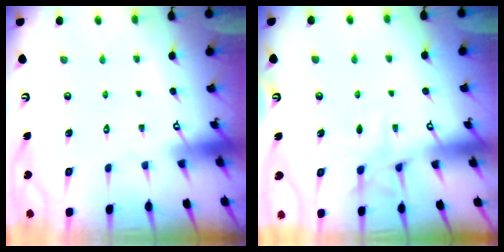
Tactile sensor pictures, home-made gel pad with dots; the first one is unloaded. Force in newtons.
{"total": 7.1, "press": 7.0, "slide": 0.6}